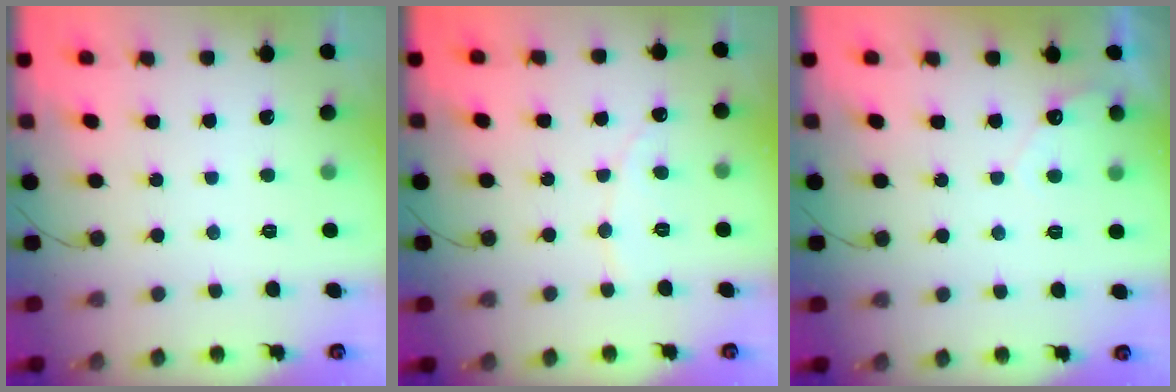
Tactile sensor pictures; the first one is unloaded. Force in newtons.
{"total": 2.9, "press": 2.9, "slide": 0.3}
{"total": 3.7, "press": 3.7, "slide": 0.1}